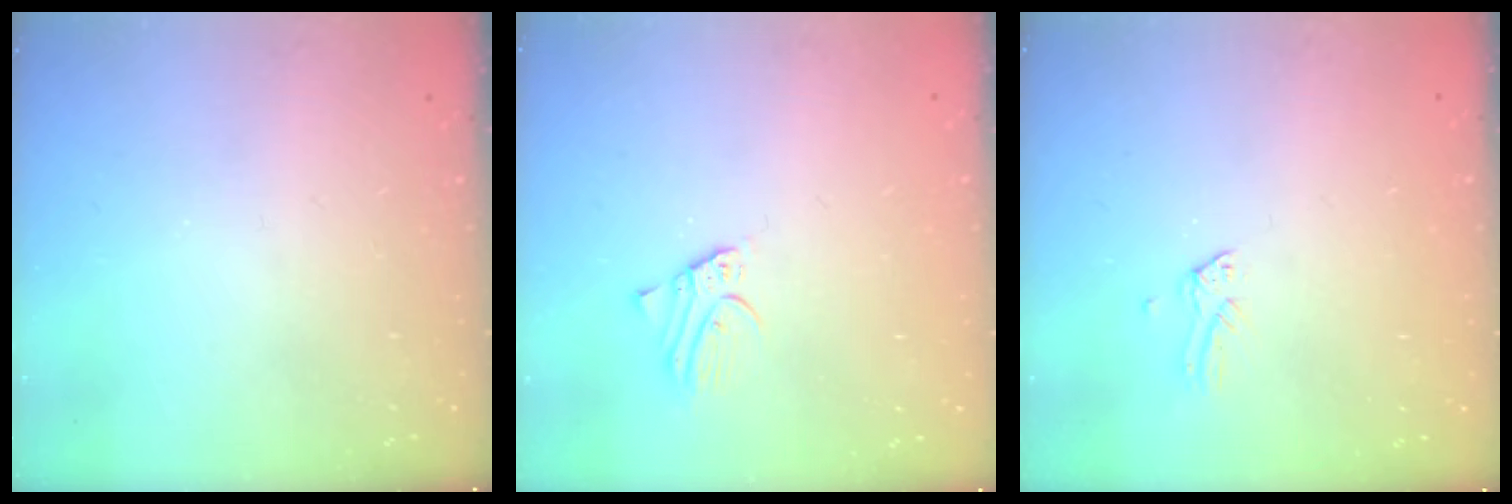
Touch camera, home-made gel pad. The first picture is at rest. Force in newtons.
{"total": 2.5, "press": 2.5, "slide": 0.2}
{"total": 0.0}